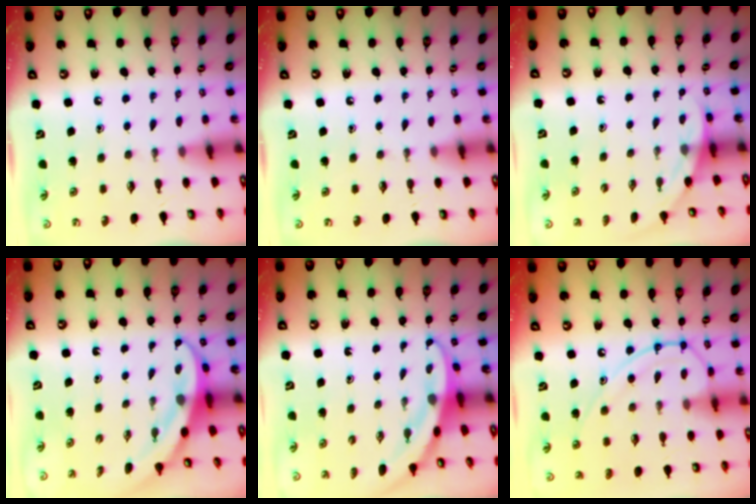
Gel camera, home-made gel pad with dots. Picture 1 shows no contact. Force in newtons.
{"total": 0.0}
{"total": 2.2, "press": 2.2, "slide": 0.0}
{"total": 3.5, "press": 3.5, "slide": 0.1}
{"total": 3.2, "press": 3.2, "slide": 0.1}
{"total": 14.4, "press": 14.3, "slide": 1.3}